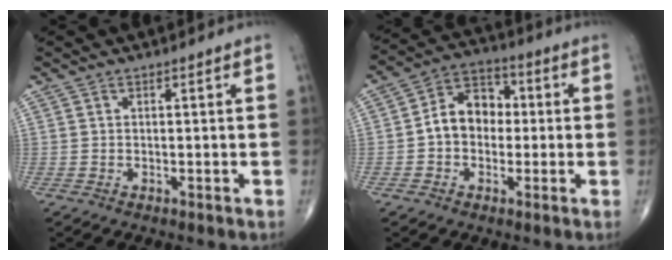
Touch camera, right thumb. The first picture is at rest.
{"total": 9.6, "force": [-0.3, 7.3, 6.2], "torque": [-0.075, 0.033, -0.018]}